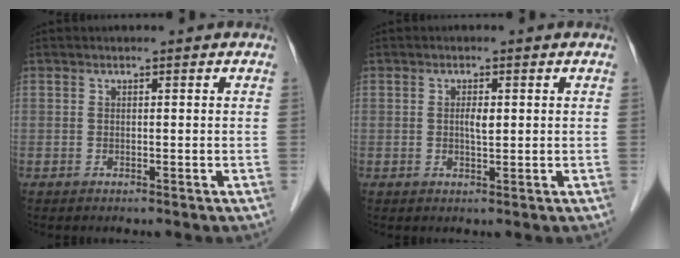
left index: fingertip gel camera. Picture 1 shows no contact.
{"total": 1.8, "force": [0.3, 0.5, 1.7], "torque": [-0.033, 0.000, 0.006]}